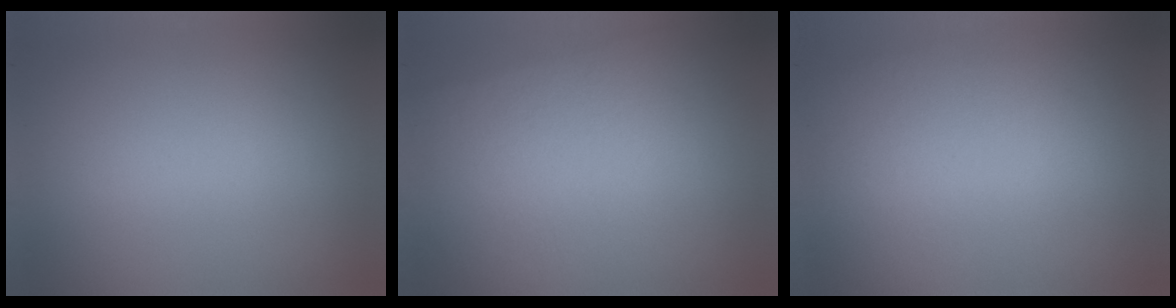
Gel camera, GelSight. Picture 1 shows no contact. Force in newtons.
{"total": 3.1}
{"total": 1.4}